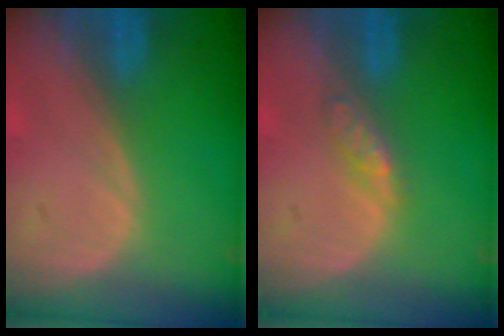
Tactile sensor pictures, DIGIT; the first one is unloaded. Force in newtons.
{"total": 2.4, "press": 2.4, "slide": 0.2}